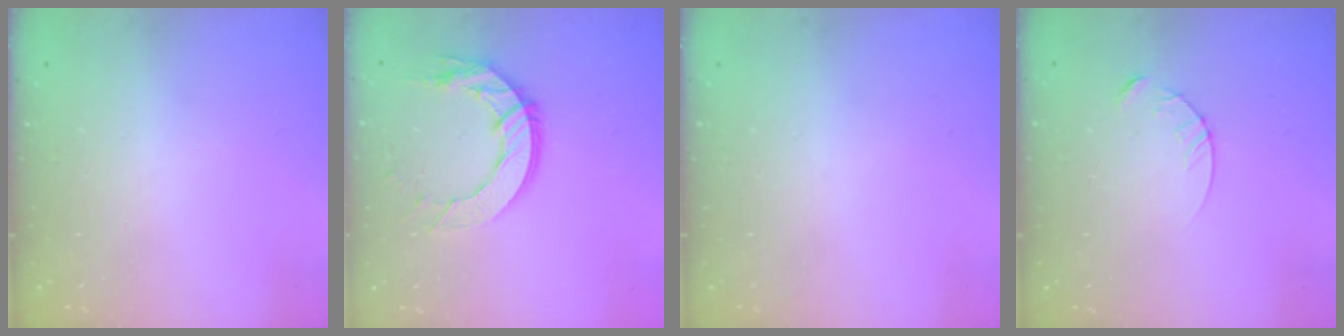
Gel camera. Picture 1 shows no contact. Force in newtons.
{"total": 12.1, "press": 12.1, "slide": 0.8}
{"total": 0.0}
{"total": 4.6, "press": 4.5, "slide": 0.5}